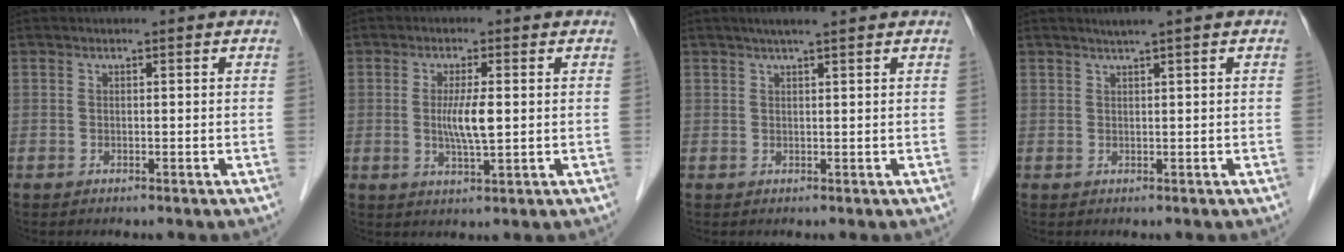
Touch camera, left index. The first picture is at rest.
{"total": 4.7, "force": [0.1, 0.4, 4.7], "torque": [-0.090, -0.007, 0.002]}
{"total": 3.8, "force": [3.0, -0.2, 2.4], "torque": [-0.032, 0.021, 0.047]}
{"total": 1.4, "force": [1.0, -0.4, 1.0], "torque": [-0.020, 0.000, 0.021]}